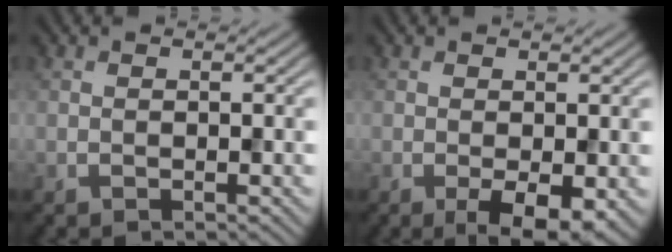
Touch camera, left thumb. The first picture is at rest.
{"total": 3.8, "force": [-1.1, 1.4, 3.3], "torque": [-0.054, -0.011, -0.016]}